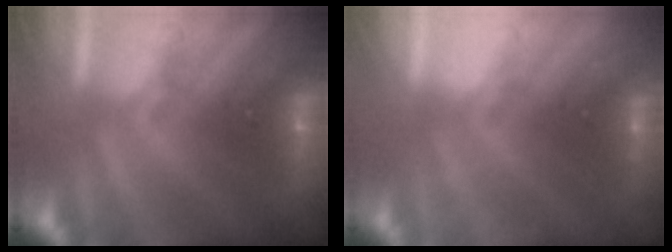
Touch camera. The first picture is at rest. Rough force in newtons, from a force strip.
{"total": 2.2}